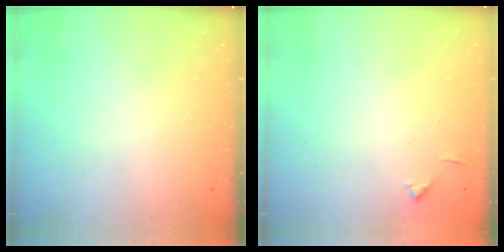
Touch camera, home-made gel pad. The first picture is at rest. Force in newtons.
{"total": 4.0, "press": 3.9, "slide": 0.5}